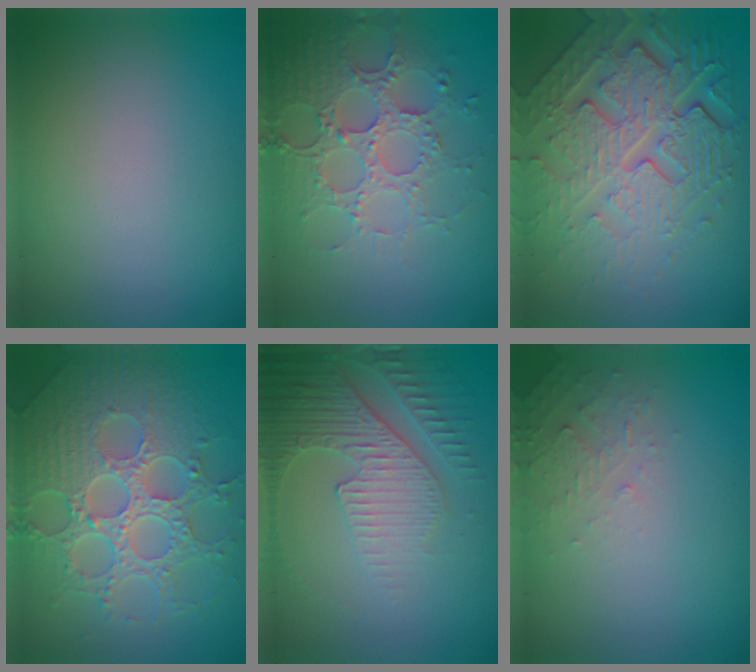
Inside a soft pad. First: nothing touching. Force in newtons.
{"total": 4.4, "press": 4.3, "slide": 0.9}
{"total": 8.6, "press": 5.8, "slide": 6.3}
{"total": 8.1, "press": 6.0, "slide": 5.5}
{"total": 4.0, "press": 3.9, "slide": 1.0}
{"total": 1.7, "press": 1.7, "slide": 0.2}